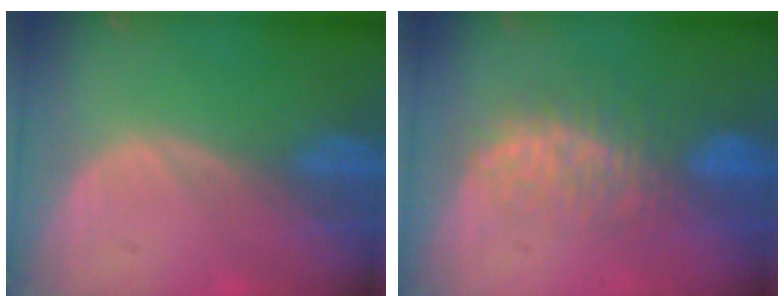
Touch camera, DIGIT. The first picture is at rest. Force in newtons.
{"total": 7.9, "press": 7.4, "slide": 2.8}